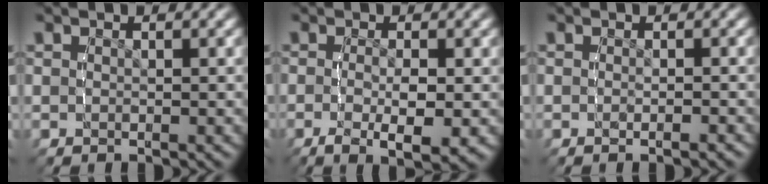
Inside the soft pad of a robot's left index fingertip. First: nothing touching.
{"total": 4.7, "force": [-1.2, 1.5, 4.3], "torque": [-0.063, -0.005, -0.017]}
{"total": 0.8, "force": [-0.4, 0.5, 0.5], "torque": [-0.007, 0.012, -0.012]}